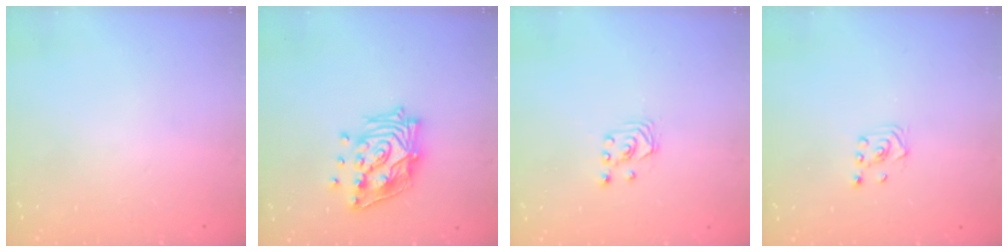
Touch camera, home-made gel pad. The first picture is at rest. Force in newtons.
{"total": 16.7, "press": 16.7, "slide": 1.2}
{"total": 2.1, "press": 2.1, "slide": 0.3}
{"total": 2.3, "press": 2.2, "slide": 0.8}